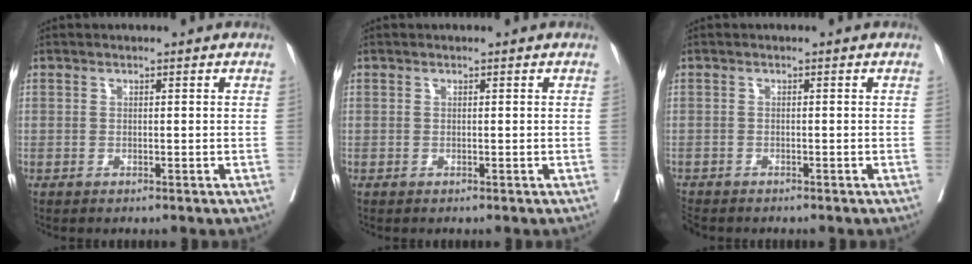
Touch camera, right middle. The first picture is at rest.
{"total": 0.0}
{"total": 3.6, "force": [-3.3, 1.2, 1.1], "torque": [-0.025, -0.011, -0.060]}